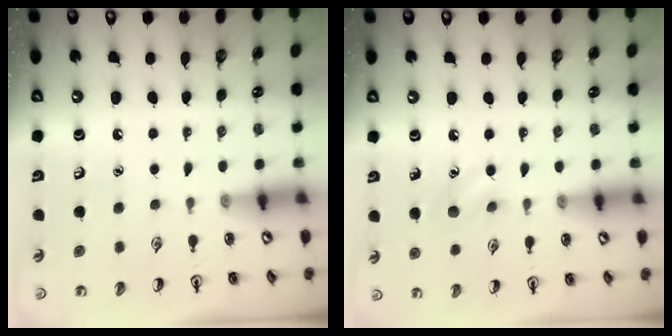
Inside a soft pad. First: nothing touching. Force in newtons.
{"total": 6.9, "press": 6.7, "slide": 2.0}